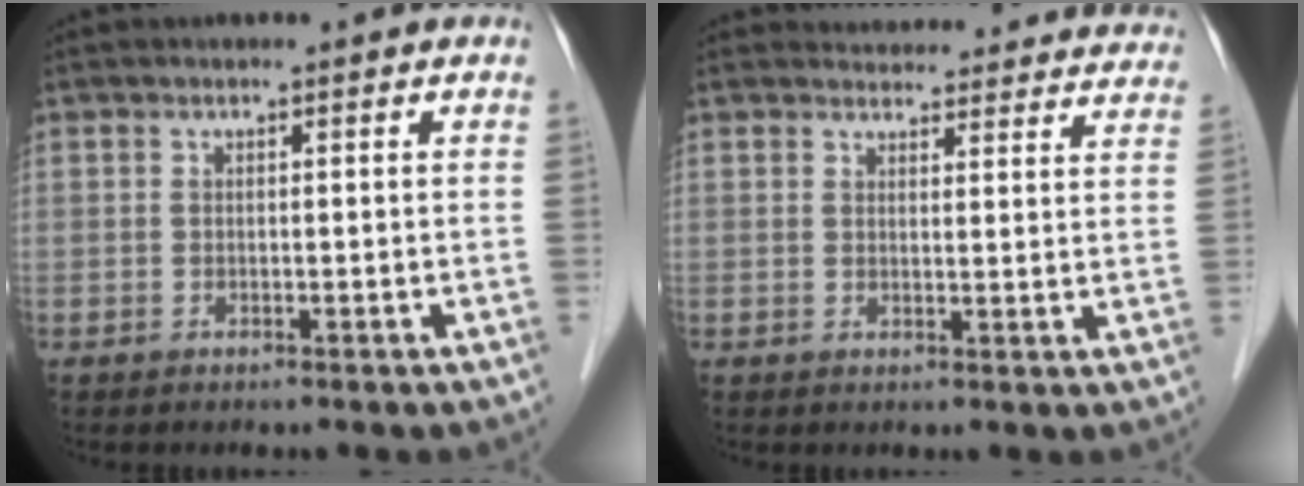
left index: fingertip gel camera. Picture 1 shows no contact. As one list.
[{"total": 17.7, "force": [17.1, 4.0, 2.6], "torque": [-0.018, -0.016, 0.187]}]